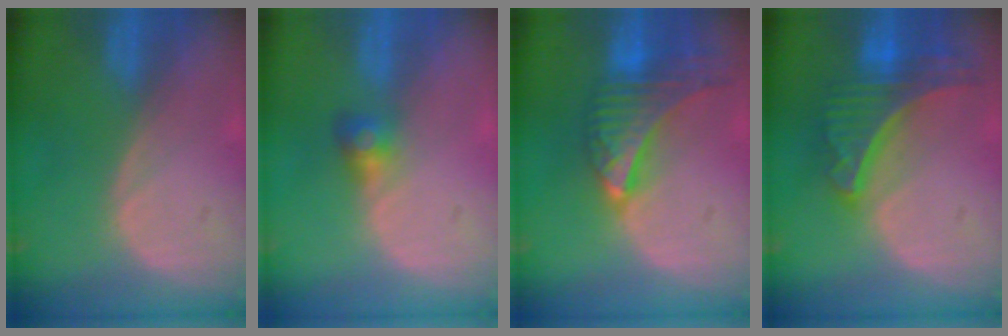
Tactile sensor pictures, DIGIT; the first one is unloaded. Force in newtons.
{"total": 2.8, "press": 2.6, "slide": 0.9}
{"total": 9.4, "press": 8.4, "slide": 4.3}
{"total": 8.9, "press": 7.8, "slide": 4.3}